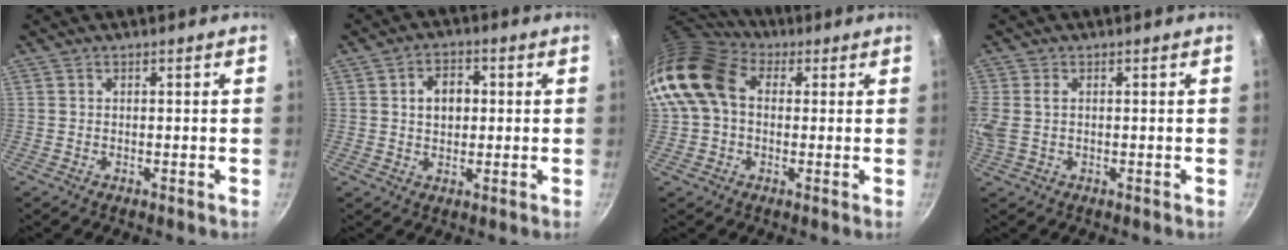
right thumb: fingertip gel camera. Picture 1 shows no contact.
{"total": 5.7, "force": [0.8, 4.1, 3.9], "torque": [-0.040, 0.008, 0.011]}
{"total": 13.5, "force": [1.6, 10.1, 8.9], "torque": [-0.155, 0.024, 0.013]}
{"total": 5.7, "force": [0.7, 3.2, 4.7], "torque": [-0.108, 0.005, 0.012]}